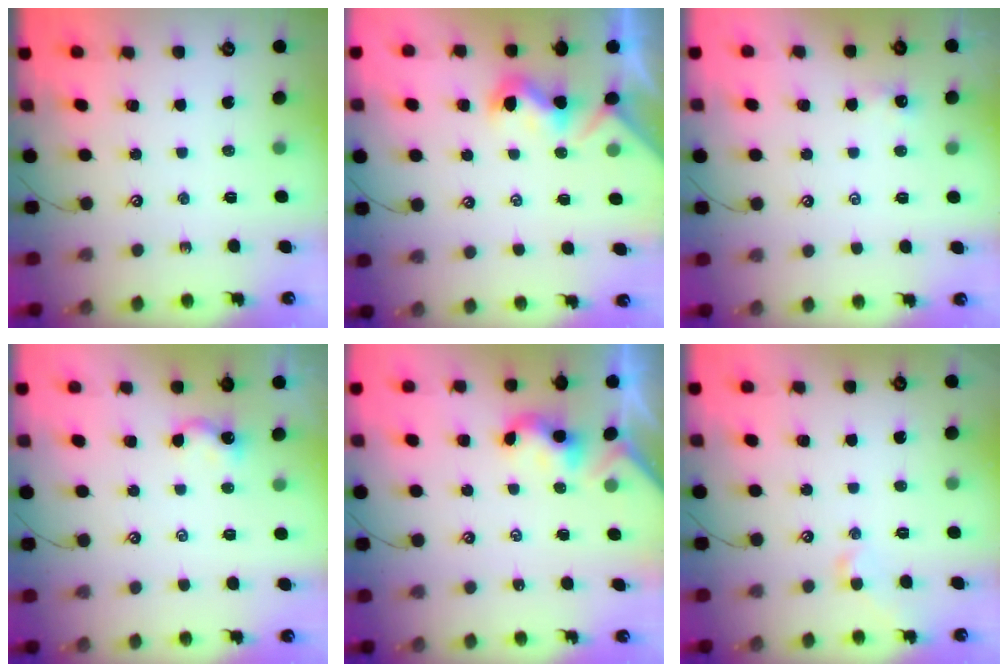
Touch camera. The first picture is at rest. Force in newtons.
{"total": 0.5, "press": 0.3, "slide": 0.4}
{"total": 1.6, "press": 1.6, "slide": 0.2}
{"total": 3.8, "press": 3.8, "slide": 0.1}
{"total": 2.0, "press": 2.0, "slide": 0.2}
{"total": 2.1, "press": 2.1, "slide": 0.5}